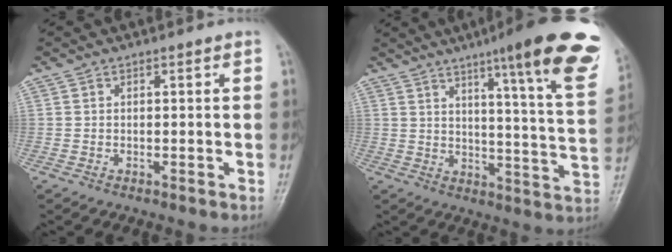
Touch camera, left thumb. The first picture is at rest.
{"total": 22.2, "force": [13.2, 2.6, 17.7], "torque": [-0.214, -0.053, 0.167]}